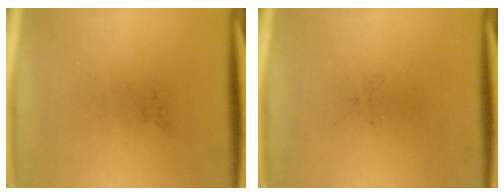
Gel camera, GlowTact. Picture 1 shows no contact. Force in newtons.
{"total": 0.0}